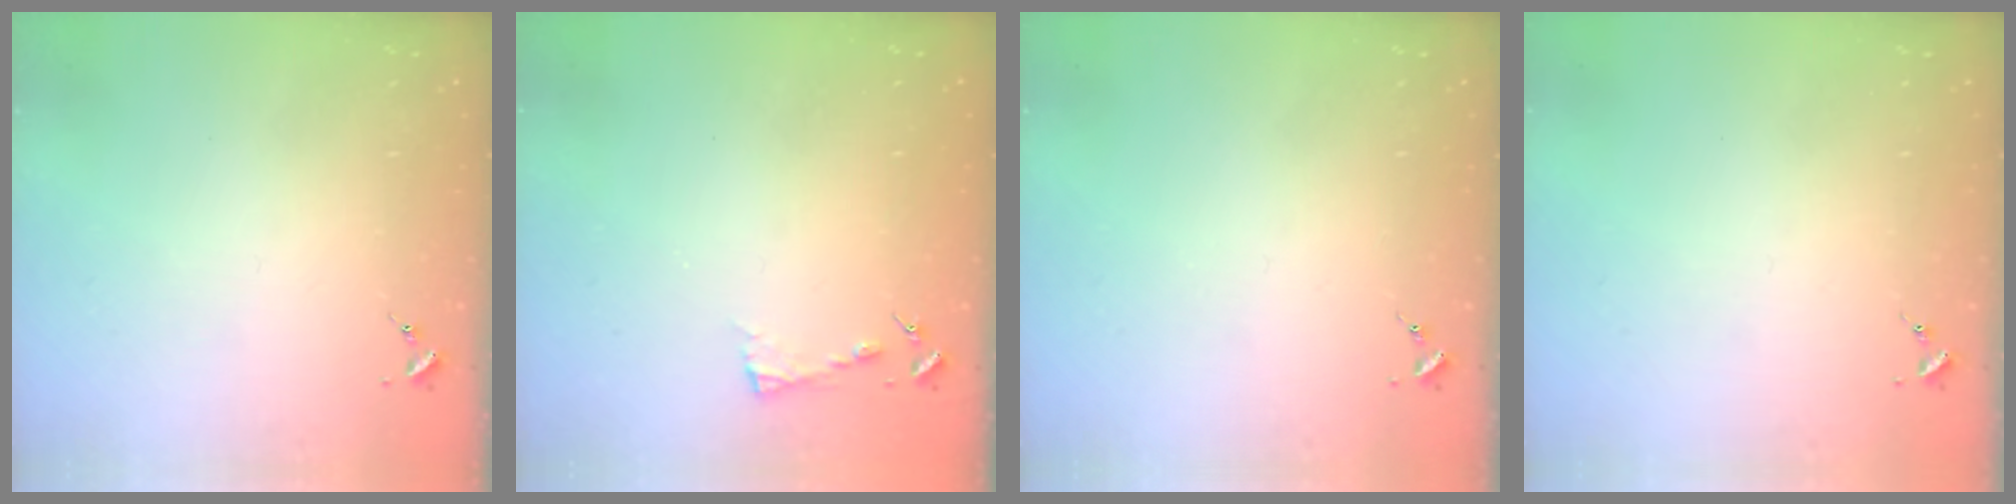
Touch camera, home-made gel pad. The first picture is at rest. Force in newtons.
{"total": 2.8, "press": 2.8, "slide": 0.3}
{"total": 0.0}
{"total": 0.0}